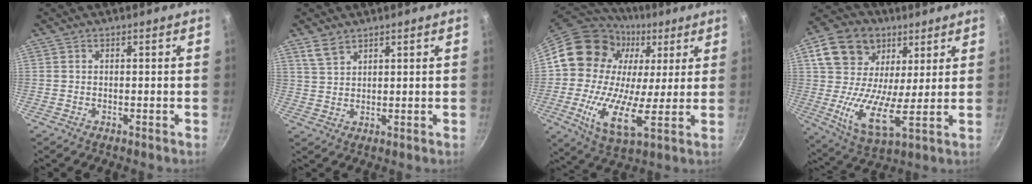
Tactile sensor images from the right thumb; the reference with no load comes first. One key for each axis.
{"total": 3.9, "fx": 2.9, "fy": 1.9, "fz": 1.8, "tx": -0.032, "ty": -0.010, "tz": 0.060}
{"total": 22.5, "fx": 4.6, "fy": 15.4, "fz": 15.8, "tx": -0.266, "ty": -0.006, "tz": 0.064}
{"total": 17.5, "fx": 6.7, "fy": 12.1, "fz": 10.8, "tx": -0.195, "ty": -0.017, "tz": 0.110}